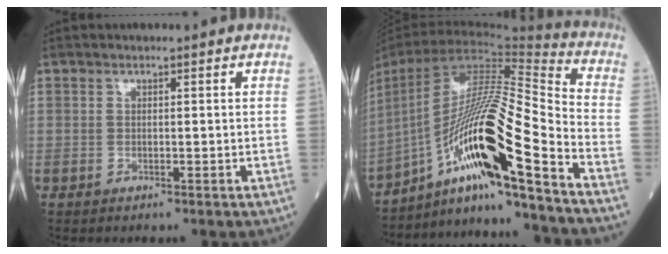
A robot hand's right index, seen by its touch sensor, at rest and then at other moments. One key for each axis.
{"total": 21.0, "fx": -12.2, "fy": 0.0, "fz": 17.0, "tx": -0.324, "ty": 0.001, "tz": -0.222}